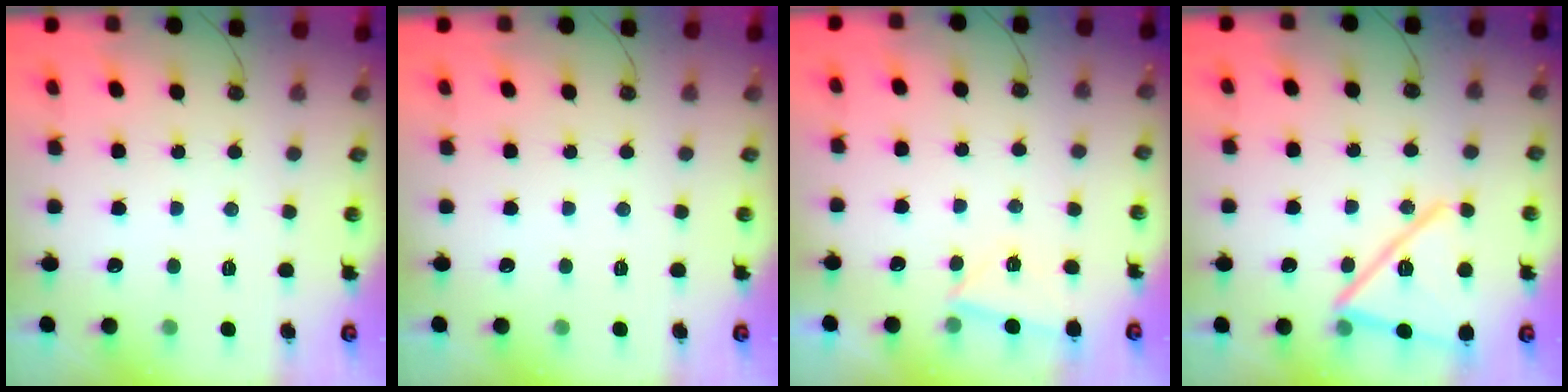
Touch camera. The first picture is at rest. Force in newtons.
{"total": 0.0}
{"total": 3.4, "press": 3.1, "slide": 1.6}
{"total": 18.0, "press": 18.0, "slide": 0.7}